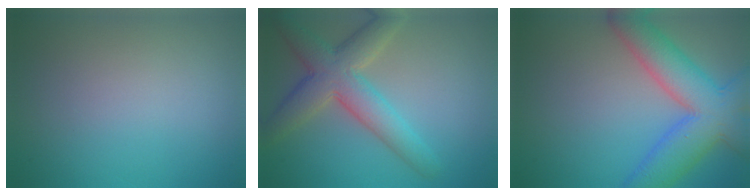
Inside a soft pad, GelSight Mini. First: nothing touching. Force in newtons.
{"total": 6.0, "press": 6.0, "slide": 0.2}
{"total": 8.3, "press": 8.3, "slide": 0.4}